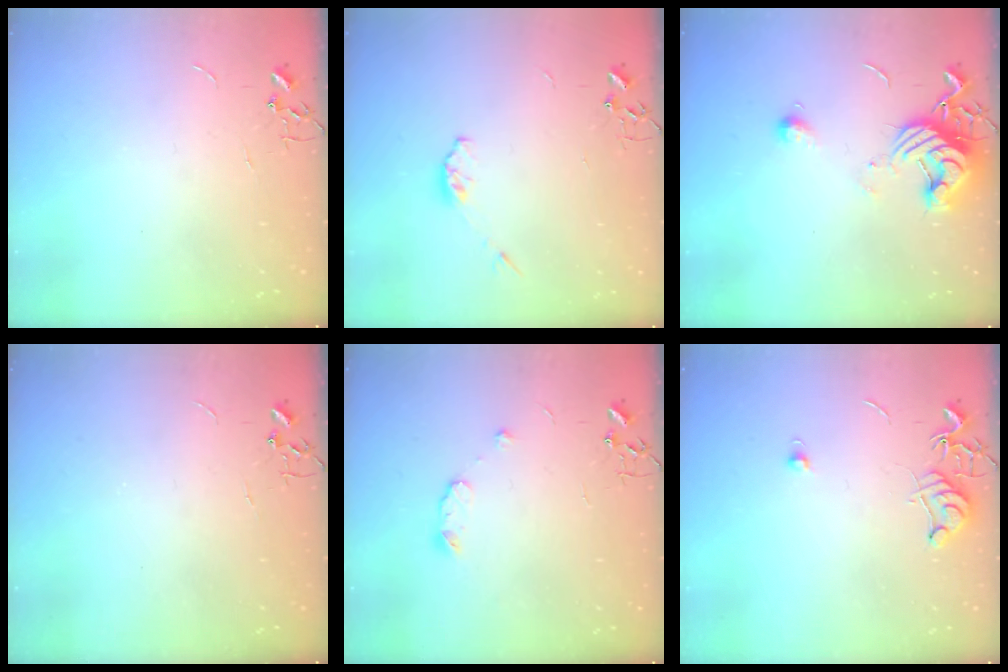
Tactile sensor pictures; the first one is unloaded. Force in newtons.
{"total": 4.1, "press": 4.0, "slide": 0.7}
{"total": 12.6, "press": 12.5, "slide": 0.9}
{"total": 0.0}
{"total": 6.7, "press": 6.7, "slide": 0.9}
{"total": 7.8, "press": 7.8, "slide": 0.7}